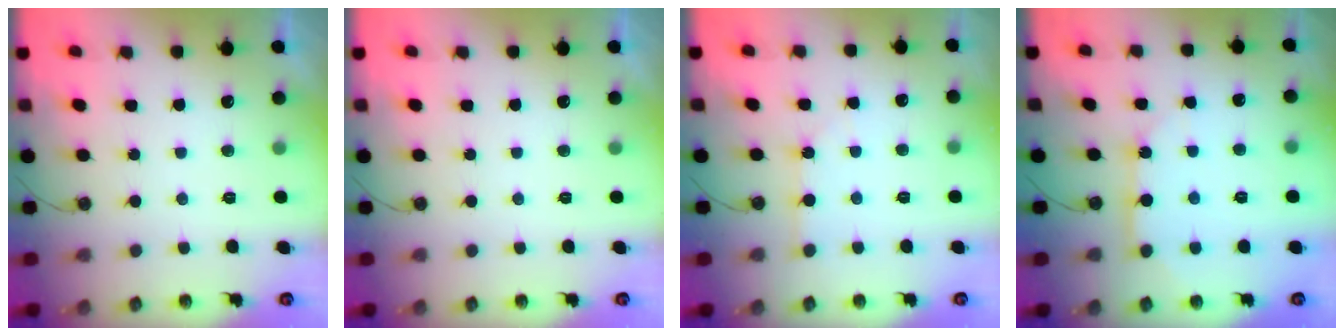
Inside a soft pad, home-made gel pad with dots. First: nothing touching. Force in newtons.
{"total": 0.0}
{"total": 1.3, "press": 1.2, "slide": 0.2}
{"total": 8.5, "press": 8.5, "slide": 0.8}